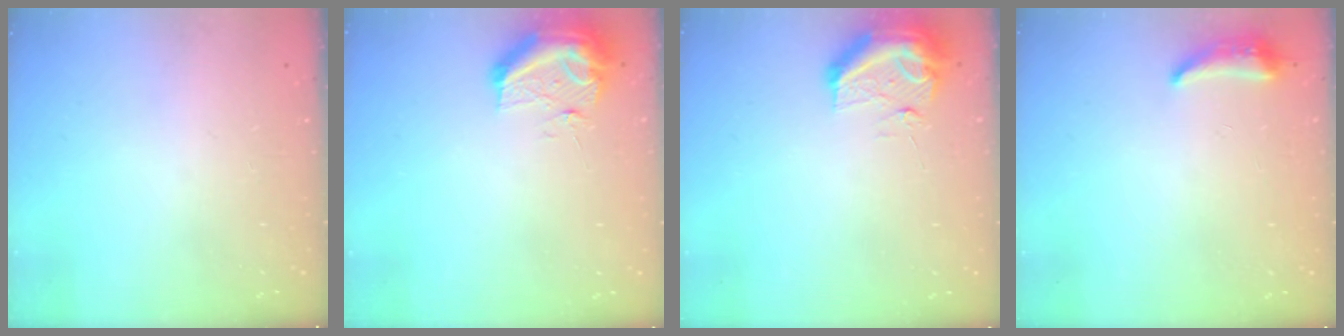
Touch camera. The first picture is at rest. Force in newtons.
{"total": 10.3, "press": 10.3, "slide": 0.6}
{"total": 19.2, "press": 13.9, "slide": 13.3}
{"total": 6.4, "press": 6.4, "slide": 0.8}